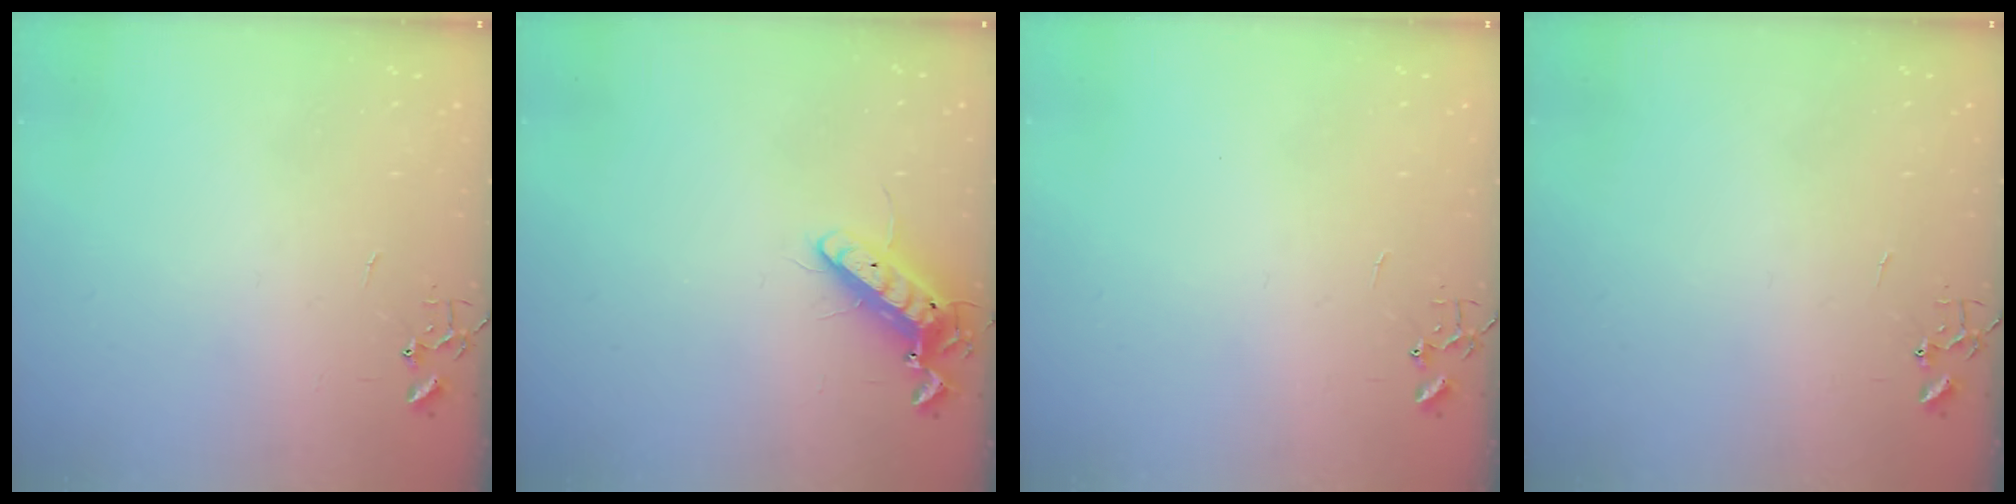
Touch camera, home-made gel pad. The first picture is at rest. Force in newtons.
{"total": 11.8, "press": 11.6, "slide": 2.2}
{"total": 0.0}
{"total": 0.0}